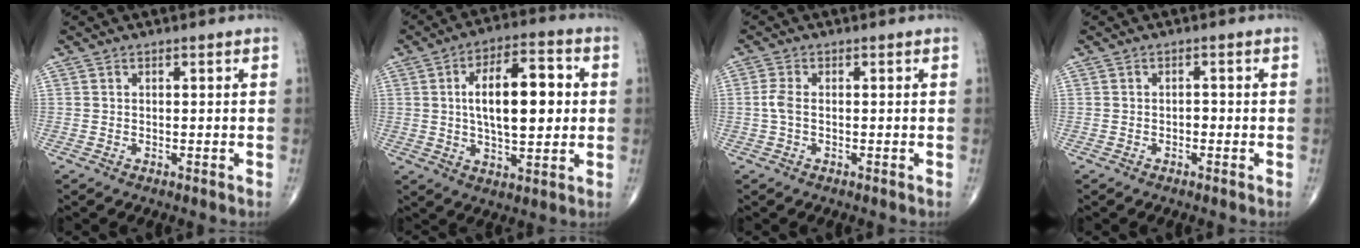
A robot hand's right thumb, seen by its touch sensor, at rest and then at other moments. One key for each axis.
{"total": 15.3, "fx": 1.7, "fy": 6.8, "fz": 13.6, "tx": -0.198, "ty": 0.012, "tz": 0.025}
{"total": 2.4, "fx": -0.2, "fy": 1.2, "fz": 2.1, "tx": -0.054, "ty": 0.003, "tz": -0.008}
{"total": 1.0, "fx": -0.4, "fy": 0.6, "fz": 0.6, "tx": -0.004, "ty": 0.003, "tz": -0.012}